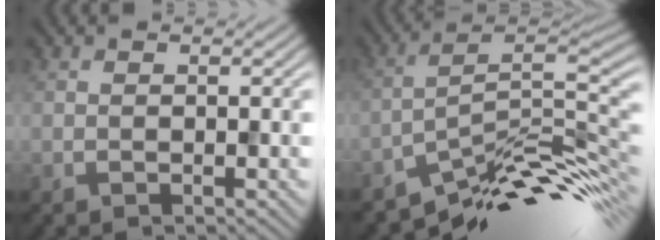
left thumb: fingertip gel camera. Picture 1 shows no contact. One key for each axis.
{"total": 11.9, "fx": -7.8, "fy": 3.3, "fz": 8.3, "tx": -0.132, "ty": 0.002, "tz": -0.138}